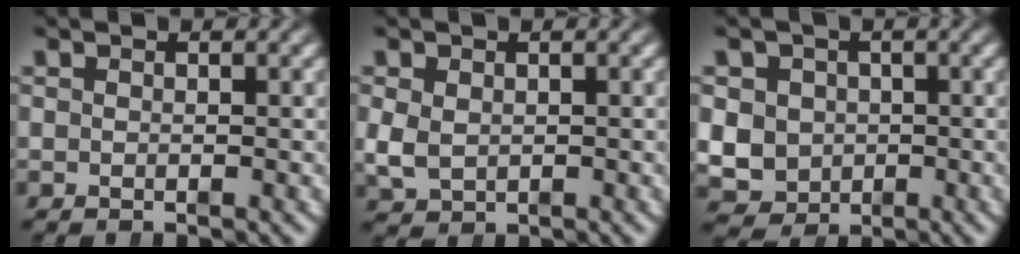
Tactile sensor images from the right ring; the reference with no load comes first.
{"total": 2.5, "force": [-0.2, 2.2, 1.2], "torque": [-0.040, -0.019, 0.013]}
{"total": 9.4, "force": [-1.6, 8.6, 3.3], "torque": [-0.081, -0.041, -0.019]}